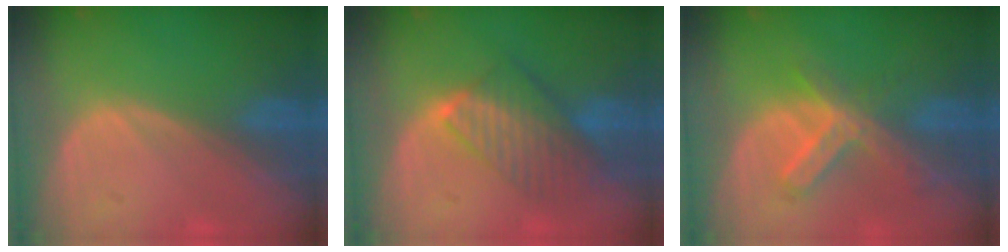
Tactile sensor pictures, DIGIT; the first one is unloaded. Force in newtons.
{"total": 7.8, "press": 7.1, "slide": 3.3}
{"total": 6.9, "press": 5.9, "slide": 3.5}